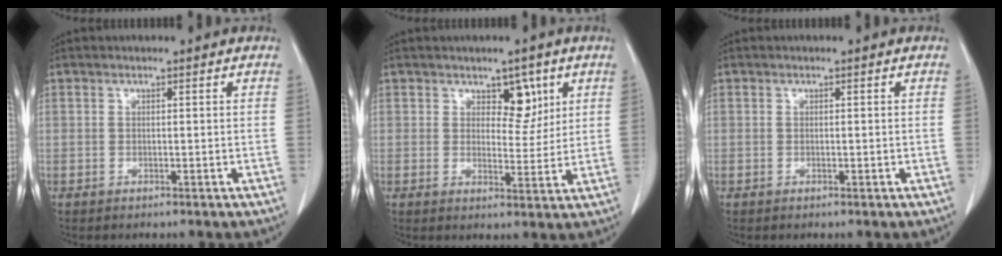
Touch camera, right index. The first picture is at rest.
{"total": 4.8, "force": [2.6, 2.6, 3.1], "torque": [-0.030, -0.001, 0.038]}
{"total": 0.0}